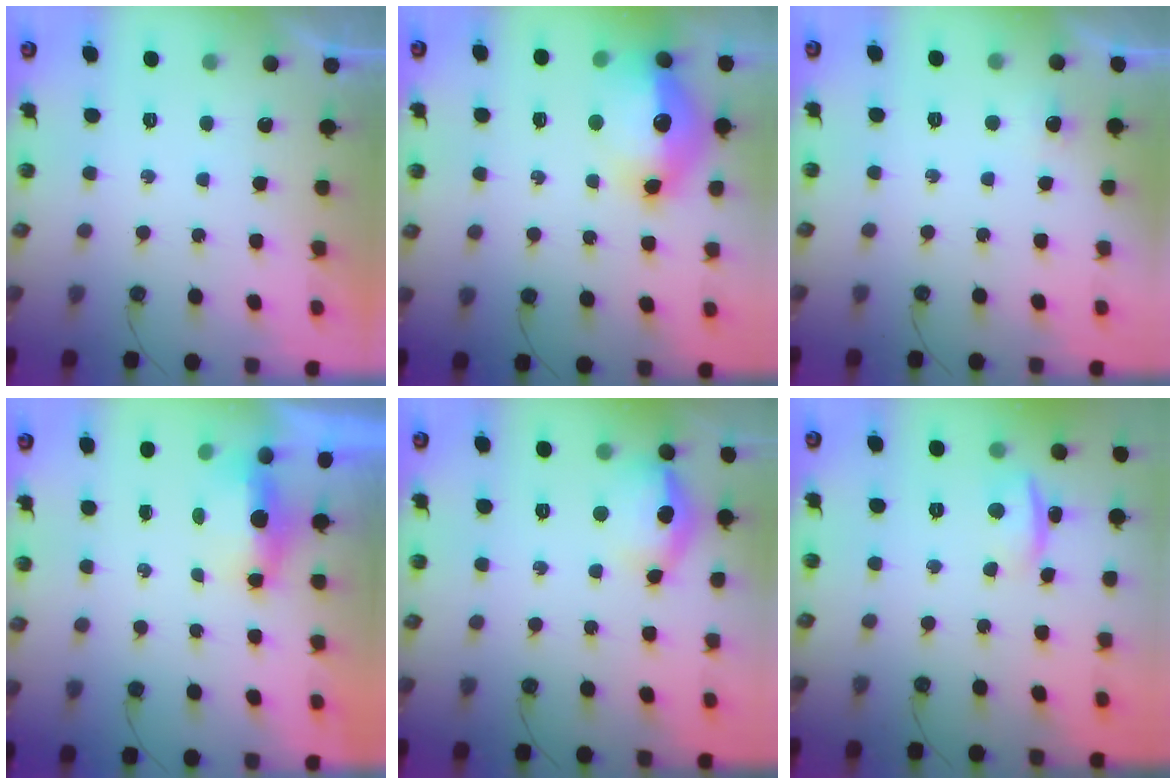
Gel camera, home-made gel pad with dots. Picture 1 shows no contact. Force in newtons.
{"total": 18.2, "press": 18.1, "slide": 1.7}
{"total": 3.0, "press": 2.8, "slide": 1.0}
{"total": 5.0, "press": 4.8, "slide": 1.2}
{"total": 12.8, "press": 12.7, "slide": 1.7}
{"total": 7.8, "press": 2.9, "slide": 7.2}